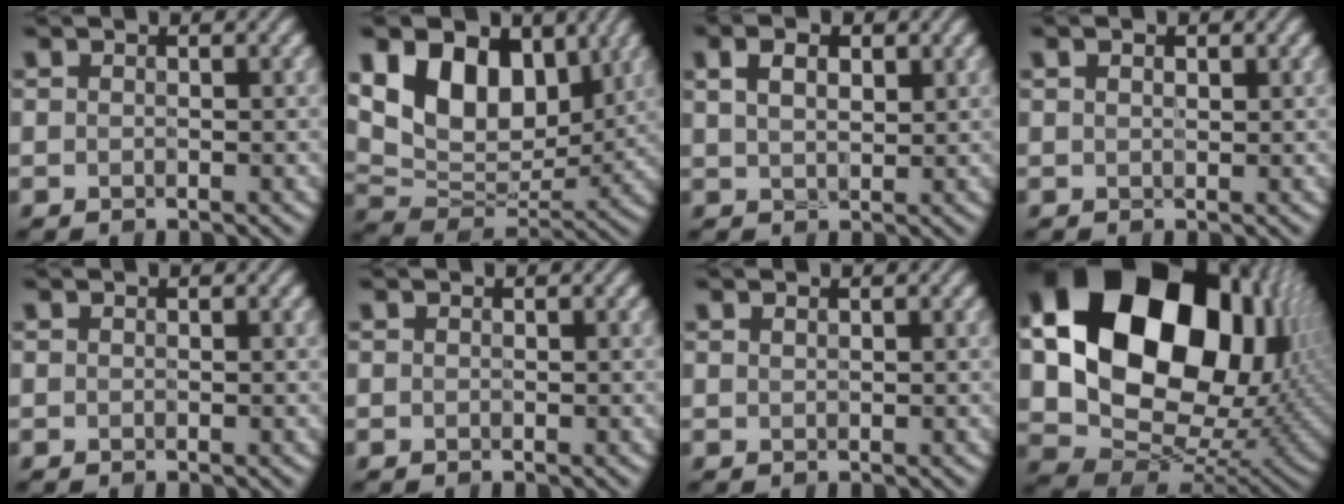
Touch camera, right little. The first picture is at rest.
{"total": 11.7, "force": [4.8, 7.4, 7.6], "torque": [-0.142, 0.012, 0.070]}
{"total": 2.9, "force": [1.0, 1.5, 2.2], "torque": [-0.044, 0.002, 0.017]}
{"total": 1.0, "force": [0.4, 0.5, 0.7], "torque": [-0.011, 0.000, 0.007]}
{"total": 0.0}
{"total": 0.0}
{"total": 0.5, "force": [0.4, 0.1, 0.3], "torque": [0.000, 0.003, 0.003]}
{"total": 21.8, "force": [6.2, 15.5, 14.0], "torque": [-0.297, 0.015, 0.131]}